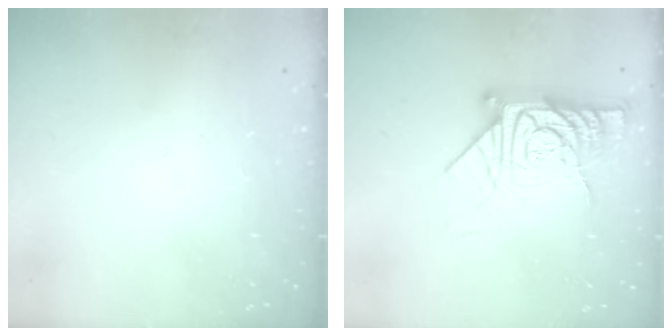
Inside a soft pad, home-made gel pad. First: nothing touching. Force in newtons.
{"total": 14.9, "press": 14.9, "slide": 1.5}